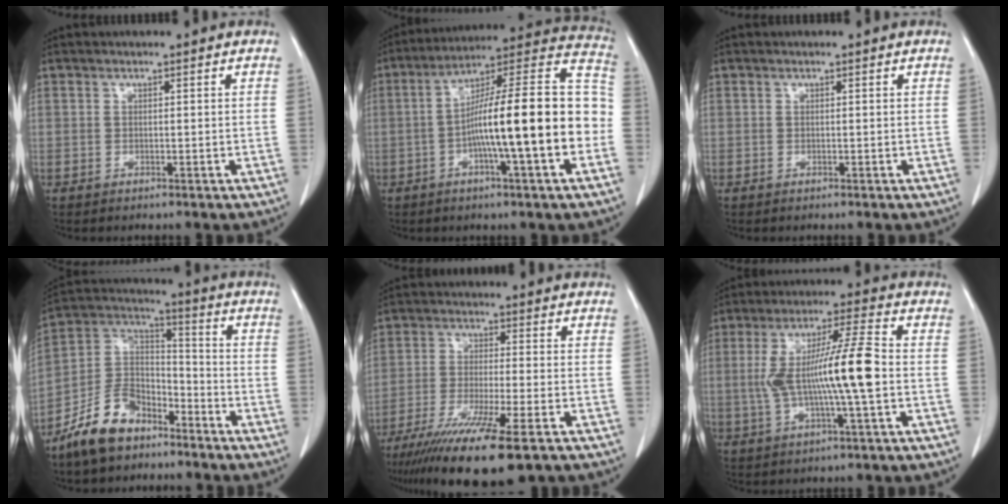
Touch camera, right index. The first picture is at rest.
{"total": 19.9, "force": [-3.7, 1.3, 19.5], "torque": [-0.280, 0.026, -0.063]}
{"total": 0.0}
{"total": 11.8, "force": [-8.5, 6.1, 5.4], "torque": [-0.116, 0.023, -0.164]}
{"total": 15.3, "force": [-10.4, 1.0, 11.2], "torque": [-0.194, -0.045, -0.172]}
{"total": 12.3, "force": [-0.8, 0.3, 12.3], "torque": [-0.236, 0.010, -0.017]}